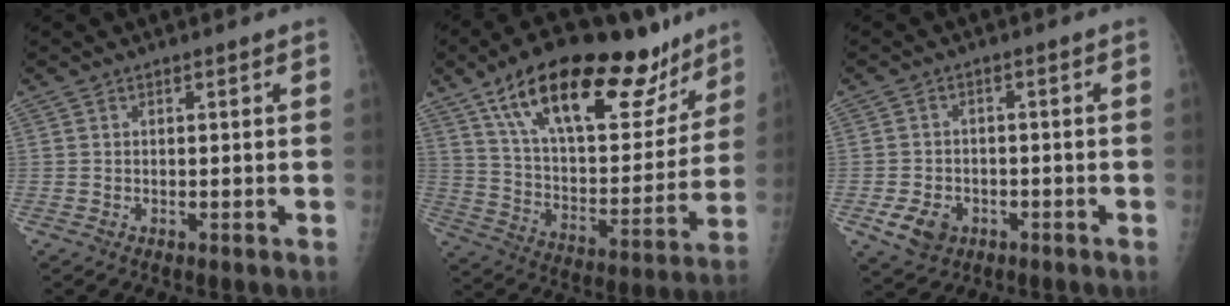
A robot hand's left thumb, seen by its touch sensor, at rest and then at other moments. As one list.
[{"total": 29.8, "force": [19.0, 12.1, 19.6], "torque": [-0.269, -0.041, 0.304]}, {"total": 6.0, "force": [-2.6, 4.5, 2.9], "torque": [-0.047, 0.011, -0.035]}]